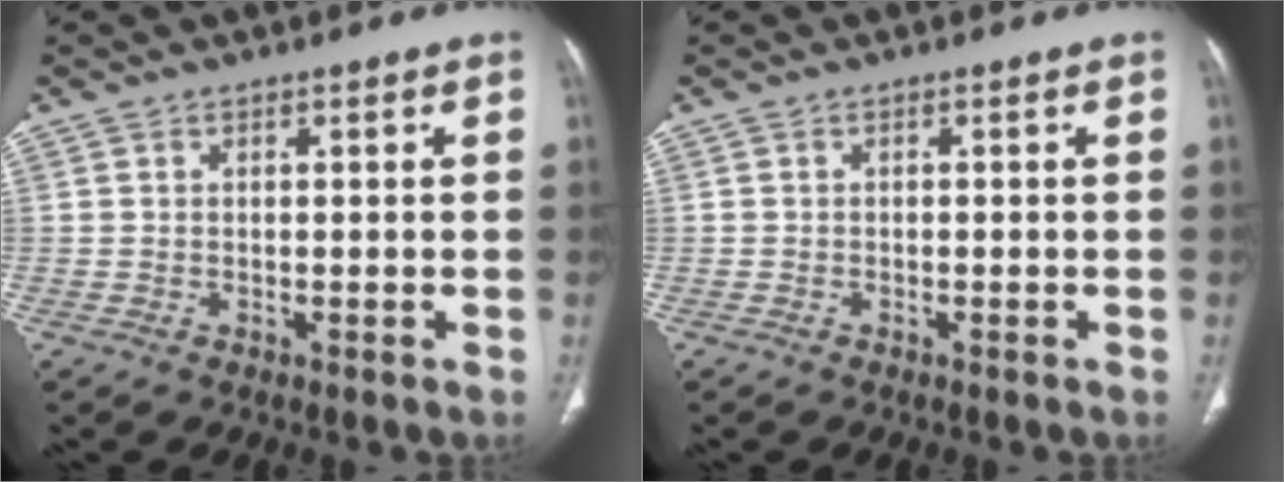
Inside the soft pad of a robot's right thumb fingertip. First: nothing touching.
{"total": 0.0}